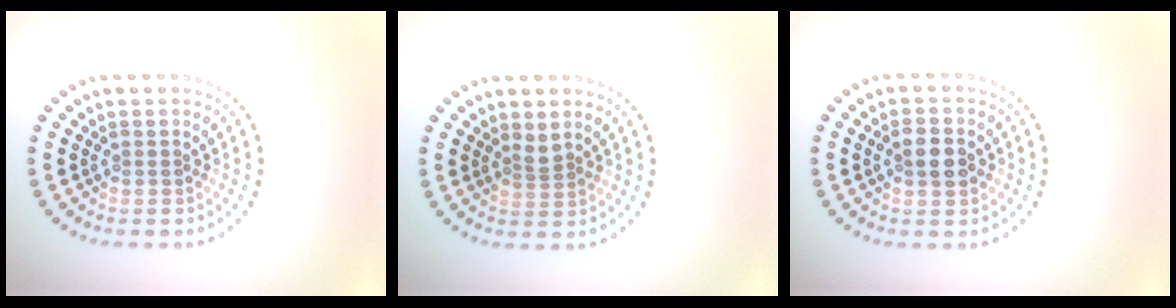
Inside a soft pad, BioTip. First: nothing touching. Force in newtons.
{"total": 1.1, "press": 0.8, "slide": 0.8}
{"total": 2.8, "press": 2.8, "slide": 0.2}